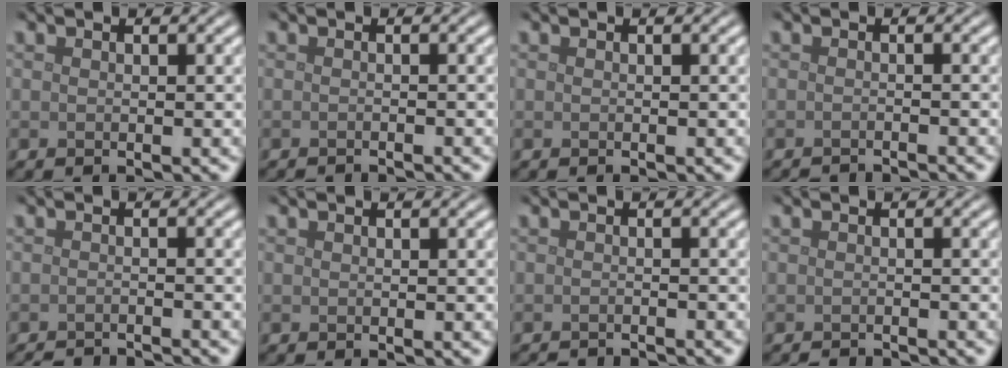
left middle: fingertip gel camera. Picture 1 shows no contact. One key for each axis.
{"total": 1.7, "fx": -1.6, "fy": 0.2, "fz": 0.6, "tx": 0.001, "ty": -0.003, "tz": -0.024}
{"total": 0.0}
{"total": 3.0, "fx": -2.8, "fy": 0.3, "fz": 0.8, "tx": -0.011, "ty": 0.004, "tz": -0.041}
{"total": 3.6, "fx": -3.5, "fy": 0.4, "fz": 0.9, "tx": -0.012, "ty": 0.000, "tz": -0.052}
{"total": 0.0}
{"total": 3.3, "fx": -3.1, "fy": 0.4, "fz": 0.9, "tx": -0.012, "ty": 0.005, "tz": -0.044}
{"total": 1.5, "fx": -1.5, "fy": 0.2, "fz": 0.3, "tx": 0.002, "ty": -0.003, "tz": -0.023}